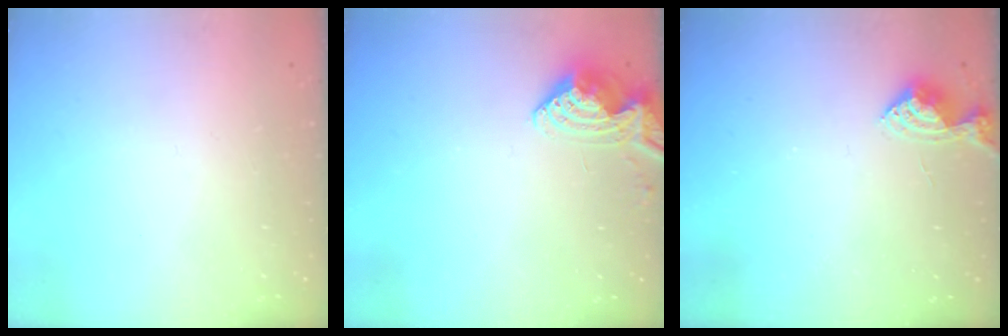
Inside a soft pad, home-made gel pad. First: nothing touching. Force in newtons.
{"total": 9.1, "press": 9.1, "slide": 0.5}
{"total": 5.8, "press": 5.8, "slide": 0.7}